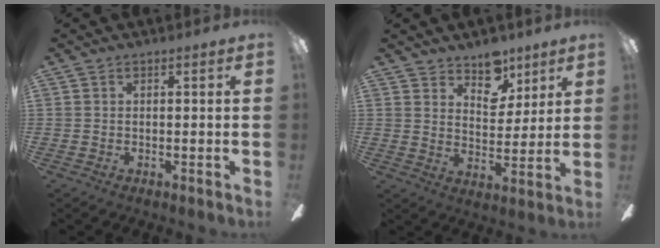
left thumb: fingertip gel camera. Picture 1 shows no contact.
{"total": 9.0, "force": [6.6, 5.1, 3.4], "torque": [-0.032, -0.040, 0.118]}